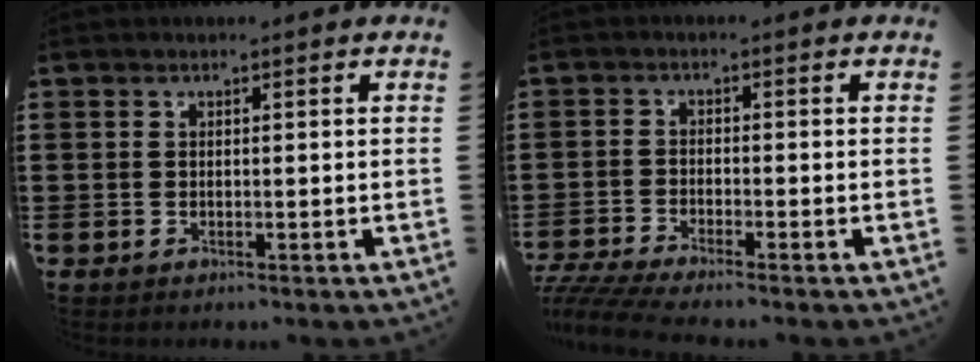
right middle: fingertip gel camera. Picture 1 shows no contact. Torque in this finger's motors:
{"motor_torque": [1.79, -0.35, 0.65, 0.21]}